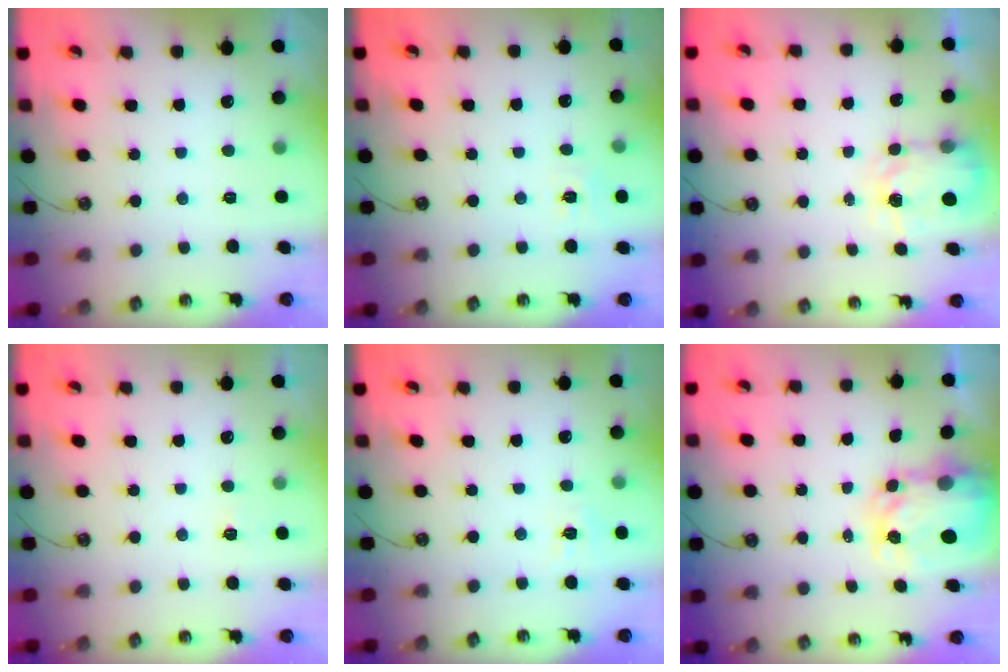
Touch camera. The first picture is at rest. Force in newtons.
{"total": 5.6, "press": 5.6, "slide": 0.5}
{"total": 4.0, "press": 4.0, "slide": 0.3}
{"total": 2.5, "press": 2.4, "slide": 0.4}
{"total": 7.4, "press": 7.4, "slide": 0.6}
{"total": 5.8, "press": 5.8, "slide": 0.3}